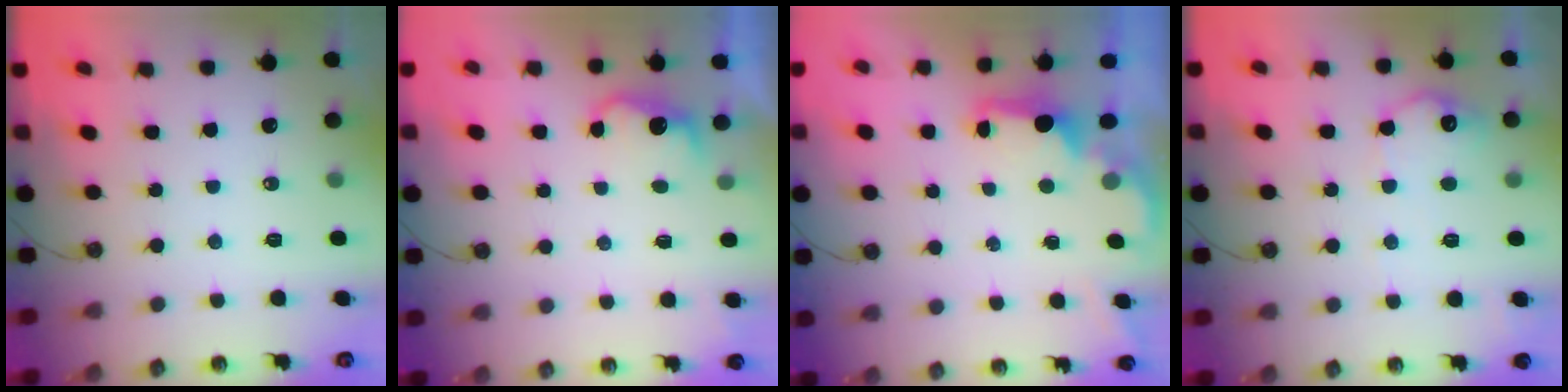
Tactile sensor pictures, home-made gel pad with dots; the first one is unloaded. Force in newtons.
{"total": 4.2, "press": 4.1, "slide": 1.0}
{"total": 1.9, "press": 1.7, "slide": 0.7}
{"total": 11.2, "press": 11.2, "slide": 0.5}